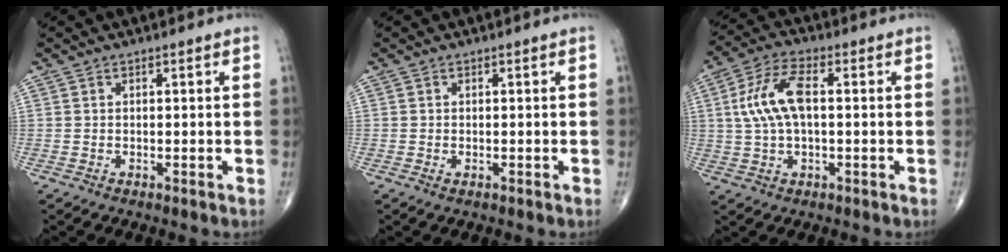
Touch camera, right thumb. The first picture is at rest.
{"total": 0.6, "force": [-0.2, 0.3, 0.5], "torque": [-0.007, 0.000, -0.003]}
{"total": 9.9, "force": [1.1, 4.6, 8.8], "torque": [-0.186, 0.023, 0.019]}